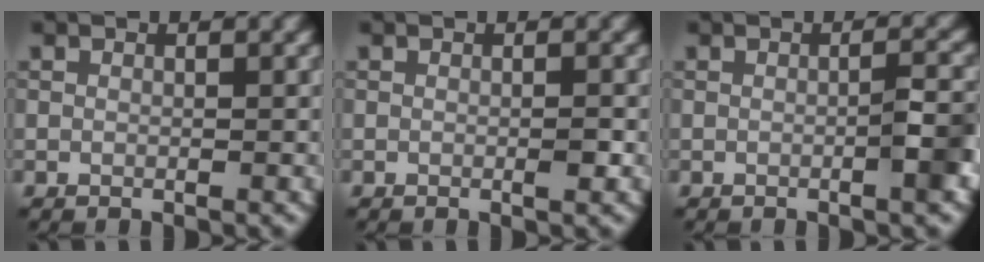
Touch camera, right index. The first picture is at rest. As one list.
[{"total": 0.9, "force": [-0.2, 0.1, 0.9], "torque": [-0.014, 0.000, -0.004]}, {"total": 2.8, "force": [-0.7, 0.2, 2.7], "torque": [-0.038, 0.008, -0.014]}]